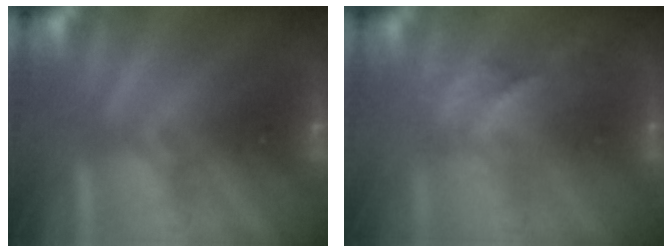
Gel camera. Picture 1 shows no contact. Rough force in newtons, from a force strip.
{"total": 2.8}